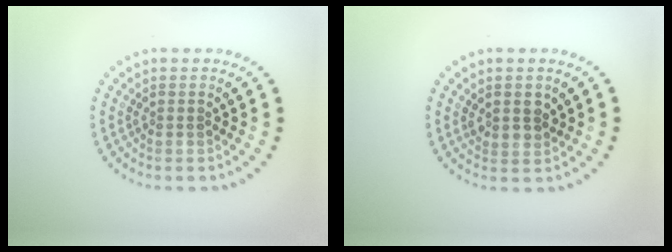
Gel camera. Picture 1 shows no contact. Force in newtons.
{"total": 2.0, "press": 1.8, "slide": 0.8}